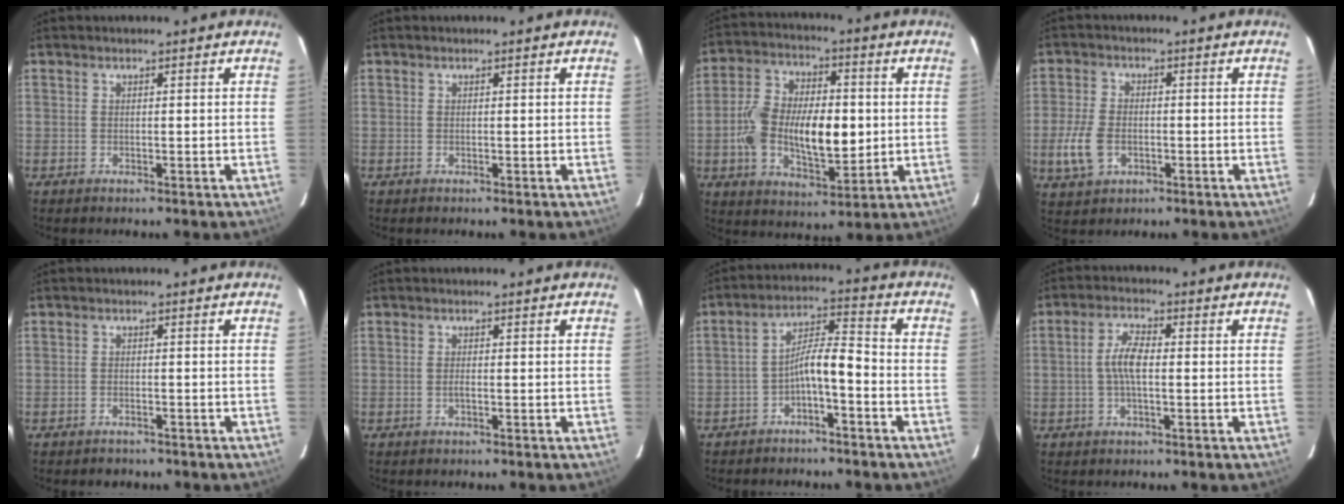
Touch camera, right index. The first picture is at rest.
{"total": 0.0}
{"total": 15.9, "force": [-1.1, 8.4, 13.5], "torque": [-0.264, 0.001, -0.017]}
{"total": 7.6, "force": [-2.3, 5.2, 5.1], "torque": [-0.125, -0.003, -0.038]}
{"total": 2.1, "force": [-1.8, 1.1, 0.4], "torque": [-0.011, 0.000, -0.024]}
{"total": 0.6, "force": [-0.2, 0.1, 0.6], "torque": [-0.012, 0.001, -0.004]}
{"total": 6.0, "force": [-3.3, 1.2, 4.9], "torque": [-0.103, 0.018, -0.056]}
{"total": 4.9, "force": [-0.3, 1.7, 4.6], "torque": [-0.095, 0.010, -0.007]}